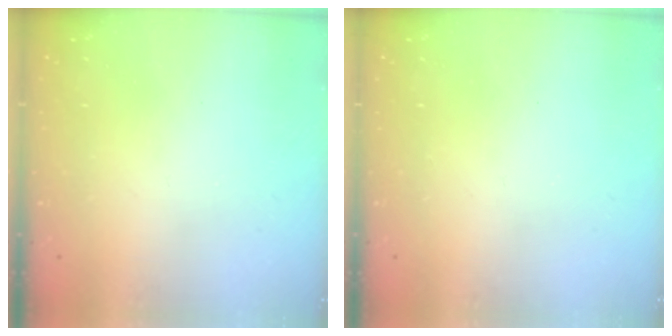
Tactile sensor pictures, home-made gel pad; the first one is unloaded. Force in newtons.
{"total": 0.0}